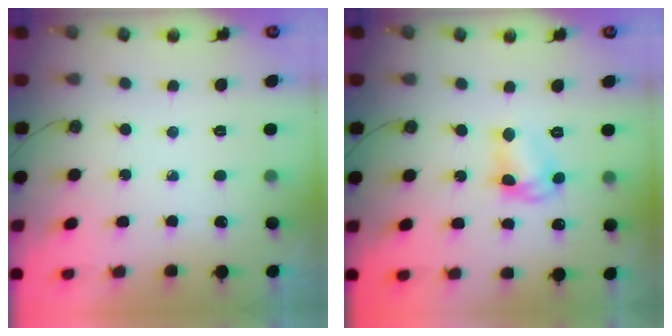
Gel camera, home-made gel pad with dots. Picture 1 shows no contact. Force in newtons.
{"total": 9.2, "press": 9.1, "slide": 0.8}